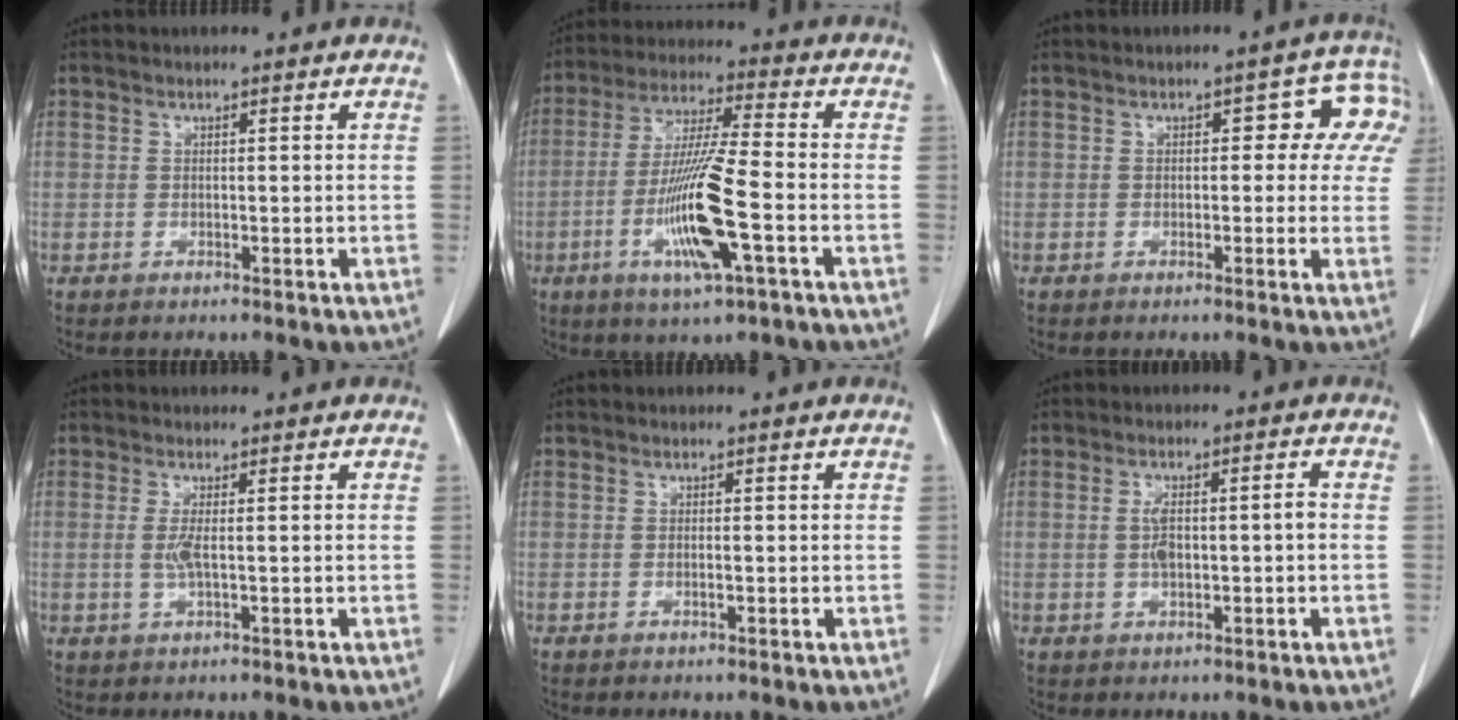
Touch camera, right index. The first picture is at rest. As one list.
[{"total": 13.5, "force": [-4.1, 0.6, 12.8], "torque": [-0.255, -0.015, -0.080]}, {"total": 6.0, "force": [1.3, 3.6, 4.6], "torque": [-0.029, 0.036, 0.009]}, {"total": 2.3, "force": [-0.1, 0.1, 2.3], "torque": [-0.054, -0.003, -0.001]}, {"total": 0.5, "force": [-0.2, 0.0, 0.5], "torque": [-0.009, 0.001, -0.003]}, {"total": 4.4, "force": [-0.4, 1.1, 4.2], "torque": [-0.089, 0.009, -0.006]}]